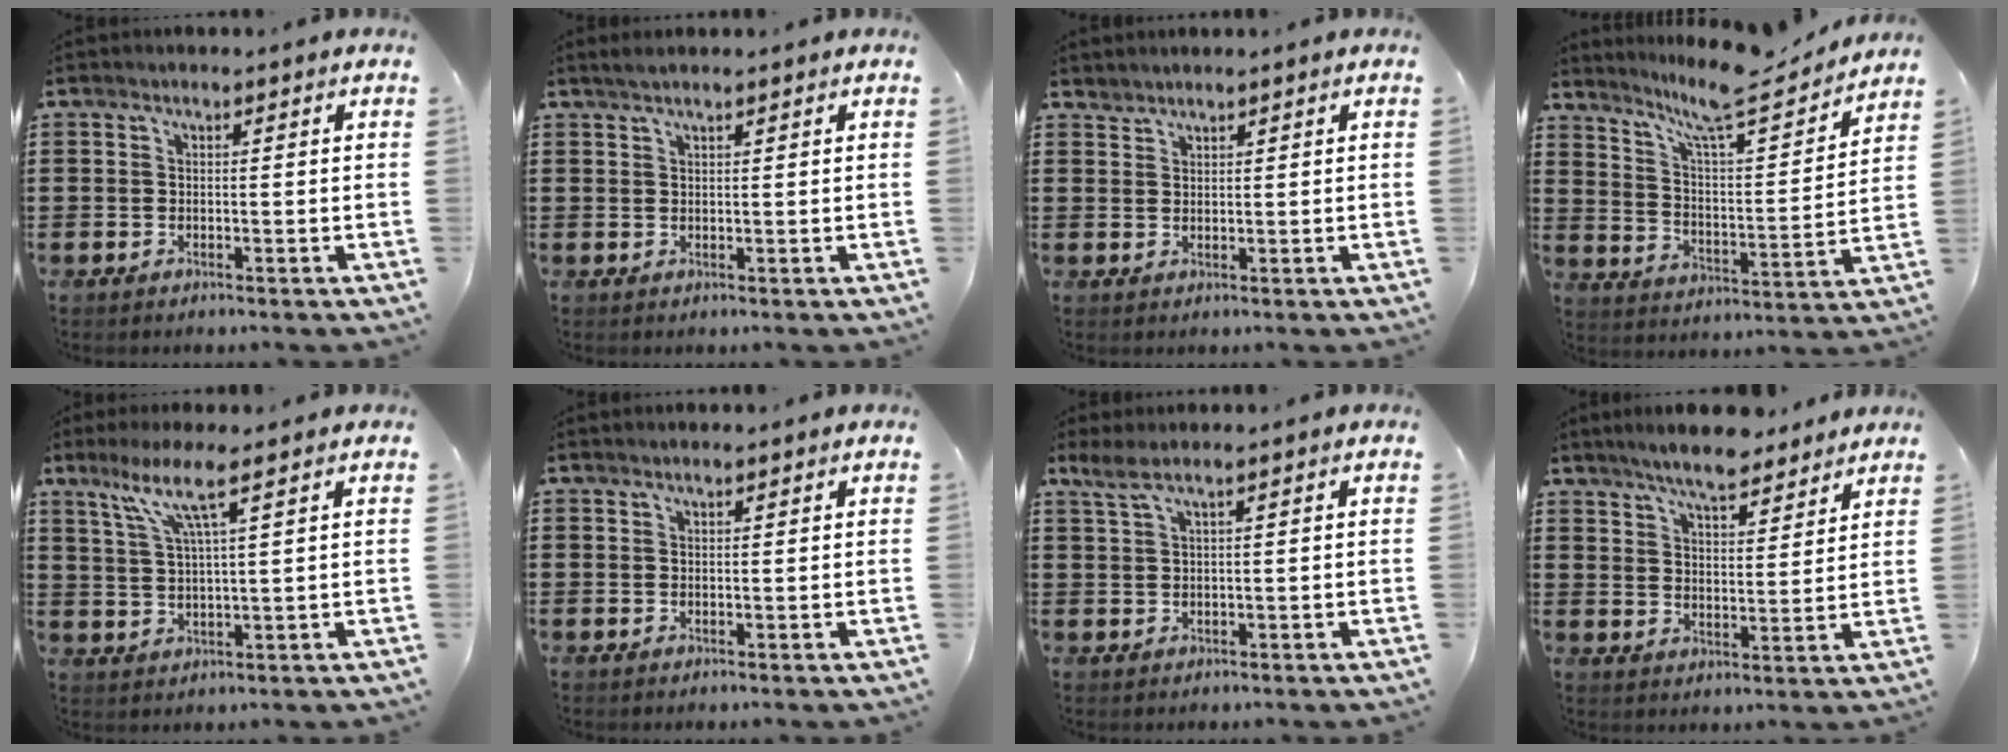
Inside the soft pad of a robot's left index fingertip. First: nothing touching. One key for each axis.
{"total": 1.4, "fx": 1.1, "fy": 0.0, "fz": 0.8, "tx": -0.017, "ty": 0.001, "tz": 0.020}
{"total": 1.3, "fx": 1.3, "fy": 0.1, "fz": -0.1, "tx": -0.001, "ty": -0.001, "tz": 0.027}
{"total": 10.4, "fx": 8.9, "fy": 0.8, "fz": 5.2, "tx": -0.116, "ty": -0.060, "tz": 0.147}
{"total": 7.3, "fx": 4.1, "fy": 0.4, "fz": 6.0, "tx": -0.129, "ty": 0.001, "tz": 0.071}
{"total": 0.8, "fx": 0.6, "fy": 0.0, "fz": 0.4, "tx": -0.008, "ty": -0.001, "tz": 0.012}
{"total": 2.1, "fx": 1.0, "fy": 0.1, "fz": 1.8, "tx": -0.045, "ty": -0.003, "tz": 0.015}
{"total": 6.8, "fx": 6.2, "fy": 1.1, "fz": 2.5, "tx": -0.062, "ty": -0.019, "tz": 0.110}